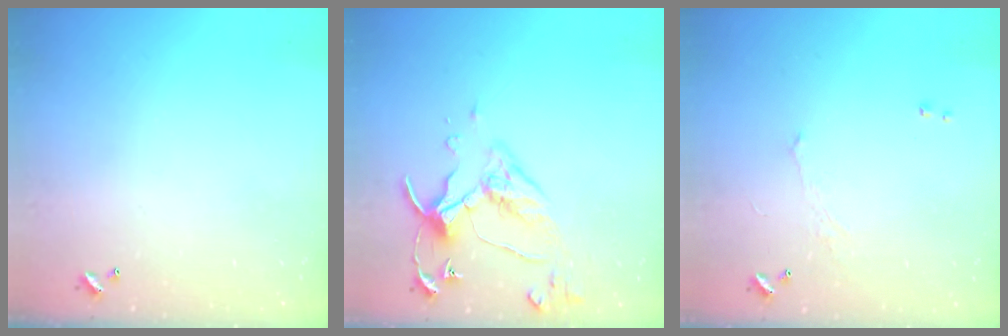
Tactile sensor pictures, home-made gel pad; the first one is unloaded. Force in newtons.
{"total": 5.3, "press": 5.2, "slide": 1.0}
{"total": 0.9, "press": 0.7, "slide": 0.5}